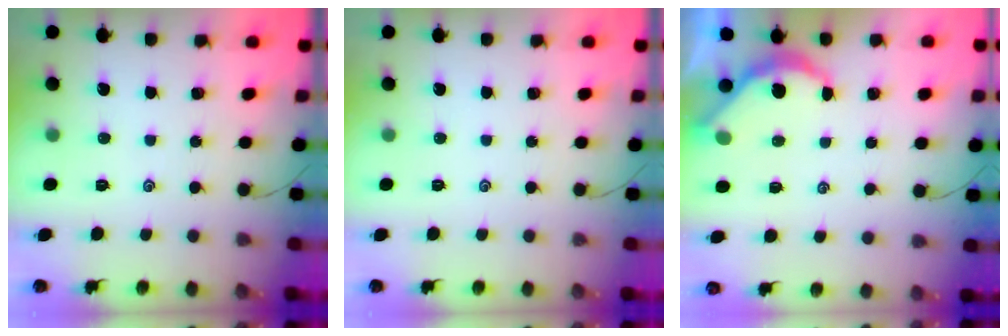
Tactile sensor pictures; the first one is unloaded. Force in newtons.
{"total": 0.0}
{"total": 4.5, "press": 4.5, "slide": 0.3}